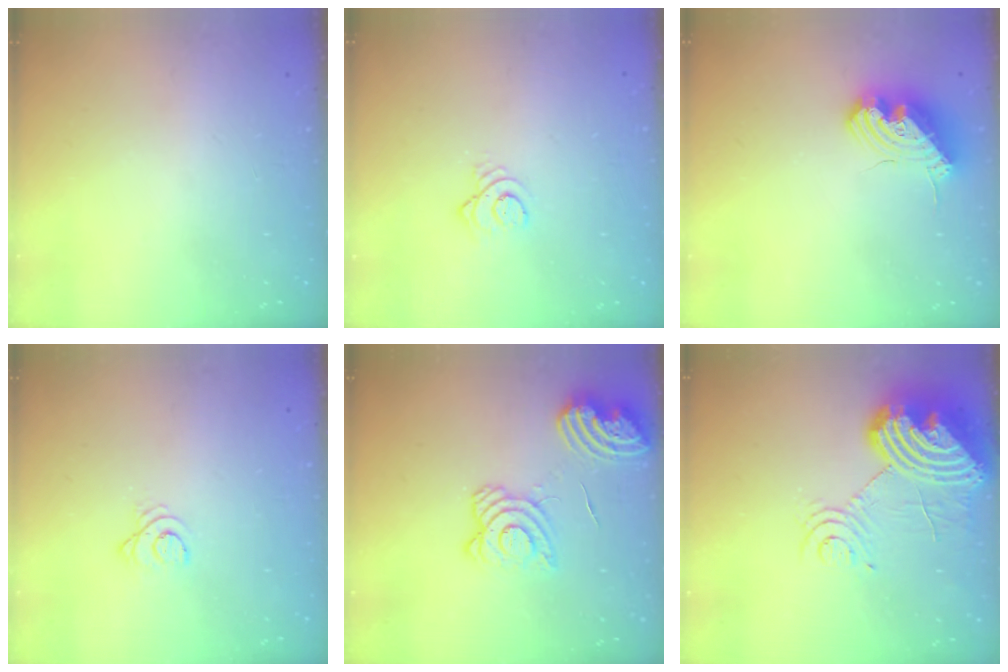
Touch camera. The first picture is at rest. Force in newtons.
{"total": 3.2, "press": 3.2, "slide": 0.1}
{"total": 14.2, "press": 14.2, "slide": 0.3}
{"total": 2.7, "press": 2.7, "slide": 0.3}
{"total": 14.7, "press": 14.6, "slide": 1.3}
{"total": 20.7, "press": 20.5, "slide": 2.7}